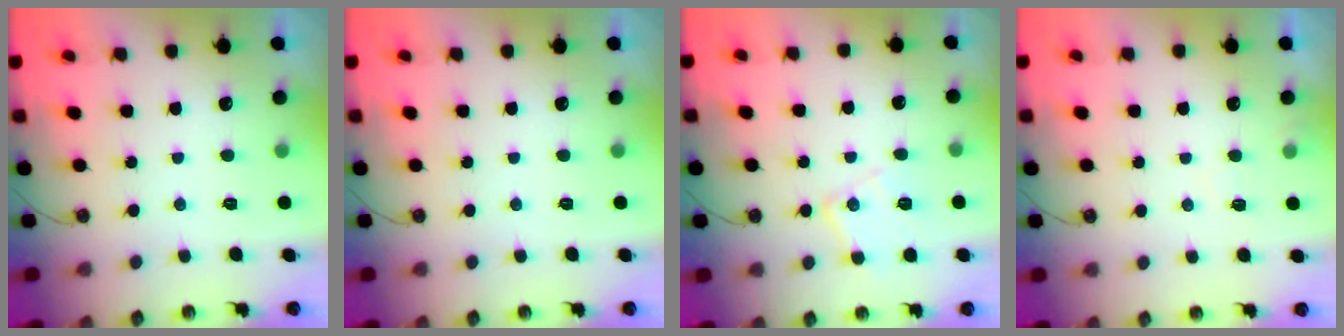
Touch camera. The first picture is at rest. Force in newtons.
{"total": 0.0}
{"total": 11.2, "press": 11.1, "slide": 0.7}
{"total": 5.5, "press": 5.4, "slide": 0.8}